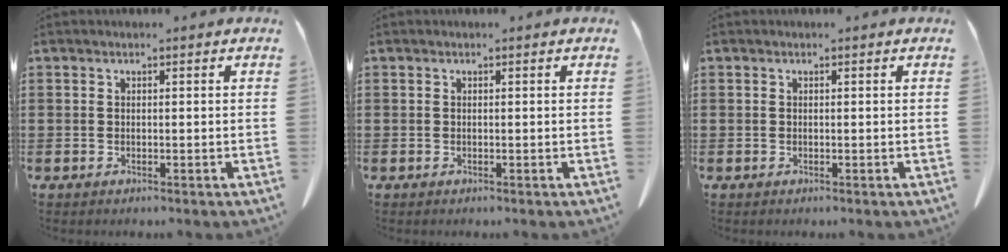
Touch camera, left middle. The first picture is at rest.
{"total": 0.0}
{"total": 0.0}